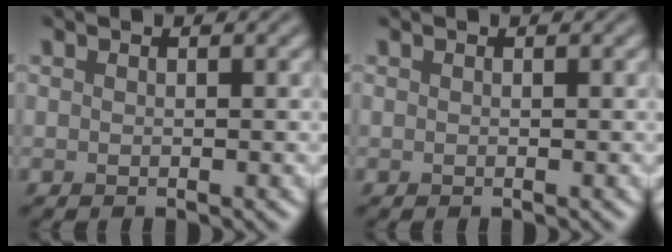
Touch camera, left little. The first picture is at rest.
{"total": 0.0}